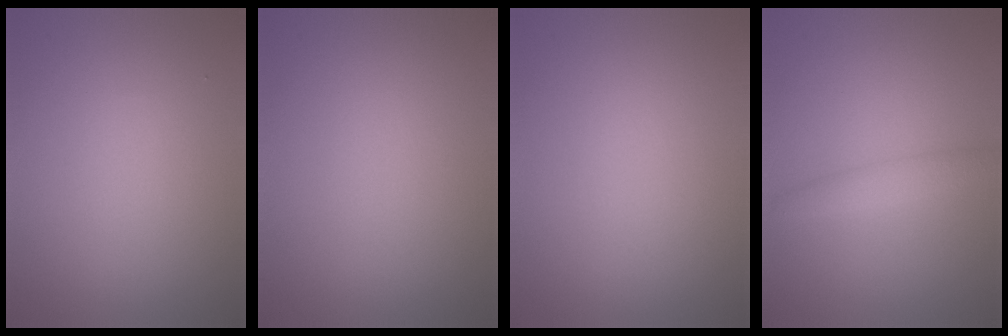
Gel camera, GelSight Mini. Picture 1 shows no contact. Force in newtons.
{"total": 0.0}
{"total": 0.0}
{"total": 1.7, "press": 1.7, "slide": 0.0}